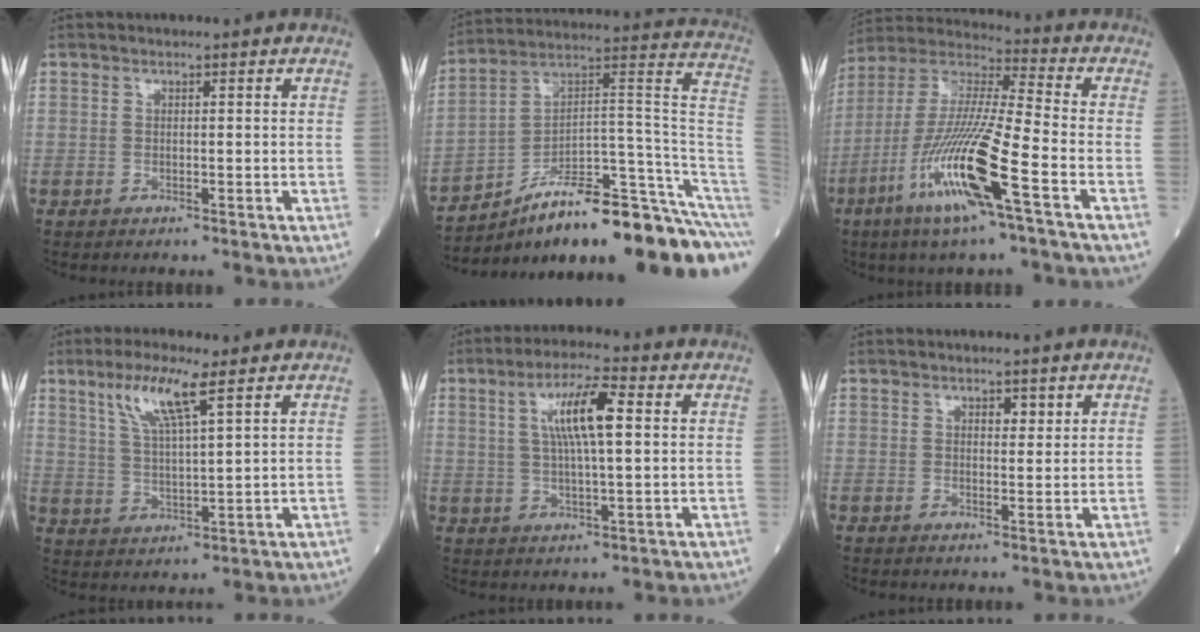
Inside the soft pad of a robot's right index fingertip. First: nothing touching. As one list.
[{"total": 22.3, "force": [-15.0, 2.0, 16.4], "torque": [-0.150, 0.060, -0.233]}, {"total": 17.3, "force": [-7.5, 0.5, 15.6], "torque": [-0.329, -0.025, -0.147]}, {"total": 8.2, "force": [4.7, 0.6, 6.6], "torque": [-0.136, 0.001, 0.094]}, {"total": 8.8, "force": [2.3, 1.2, 8.4], "torque": [-0.158, 0.012, 0.040]}, {"total": 1.9, "force": [1.2, 0.8, 1.2], "torque": [-0.015, -0.001, 0.017]}]